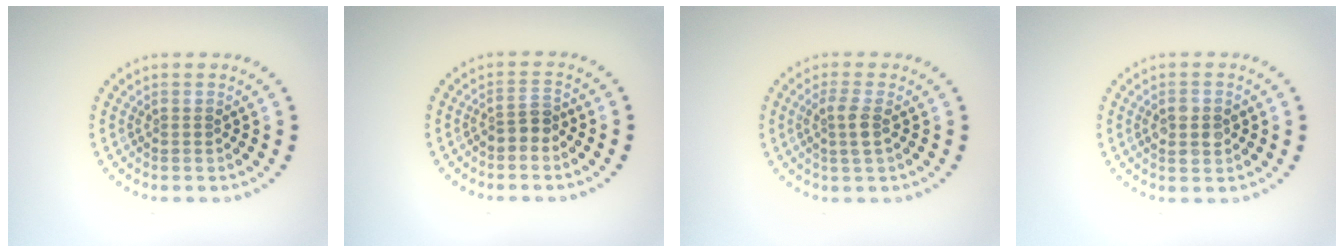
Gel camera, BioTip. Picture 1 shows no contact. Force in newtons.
{"total": 1.7, "press": 1.5, "slide": 0.9}
{"total": 1.9, "press": 1.8, "slide": 0.7}
{"total": 2.8, "press": 2.8, "slide": 0.1}